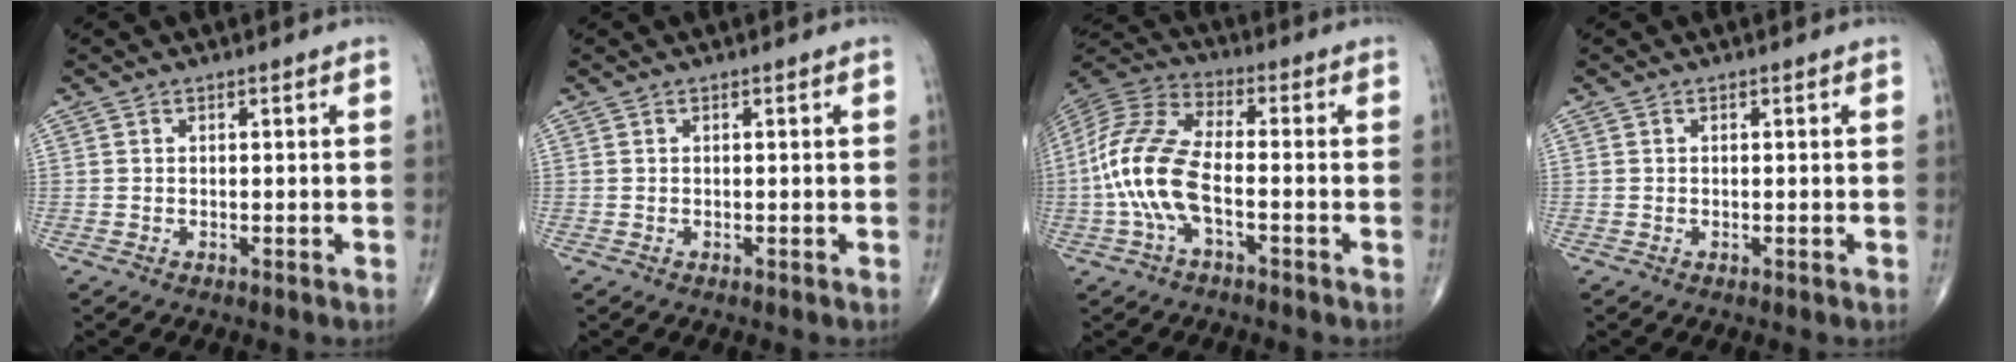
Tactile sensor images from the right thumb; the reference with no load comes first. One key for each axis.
{"total": 0.0}
{"total": 14.1, "fx": -3.0, "fy": 6.2, "fz": 12.2, "tx": -0.277, "ty": 0.034, "tz": -0.063}
{"total": 0.0}